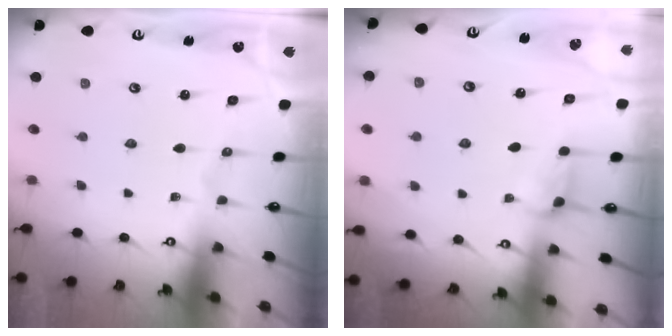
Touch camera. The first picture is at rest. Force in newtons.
{"total": 2.5, "press": 2.5, "slide": 0.6}